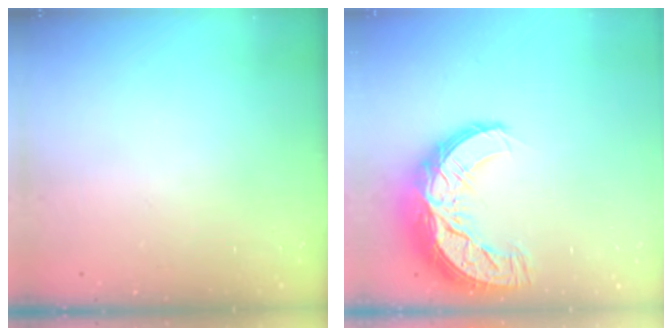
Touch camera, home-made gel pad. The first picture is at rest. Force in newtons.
{"total": 16.4, "press": 16.4, "slide": 0.9}